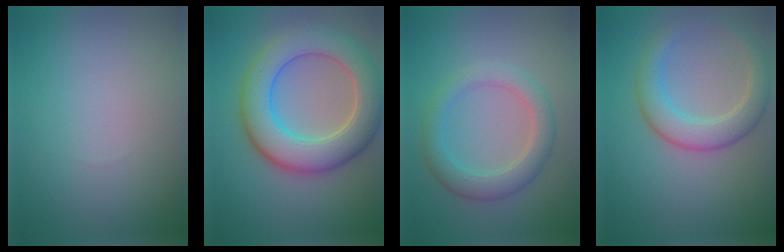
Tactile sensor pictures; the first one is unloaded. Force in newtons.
{"total": 8.7, "press": 8.7, "slide": 0.7}
{"total": 3.7, "press": 3.7, "slide": 0.1}
{"total": 4.3, "press": 4.3, "slide": 0.2}